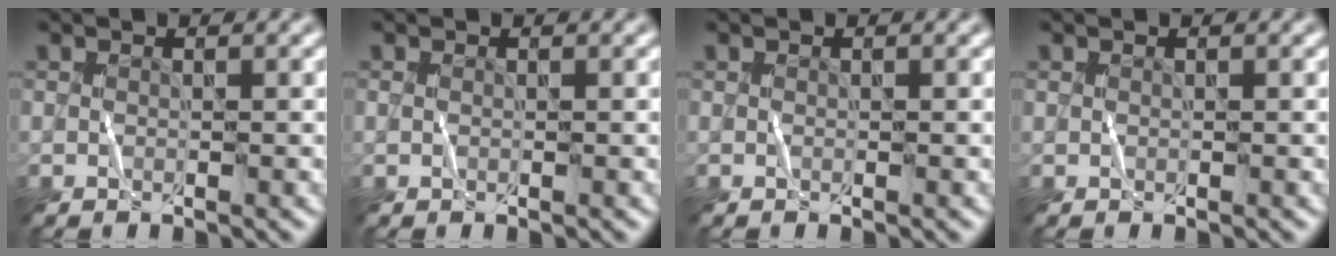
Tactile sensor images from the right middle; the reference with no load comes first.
{"total": 0.0}
{"total": 0.0}
{"total": 0.0}